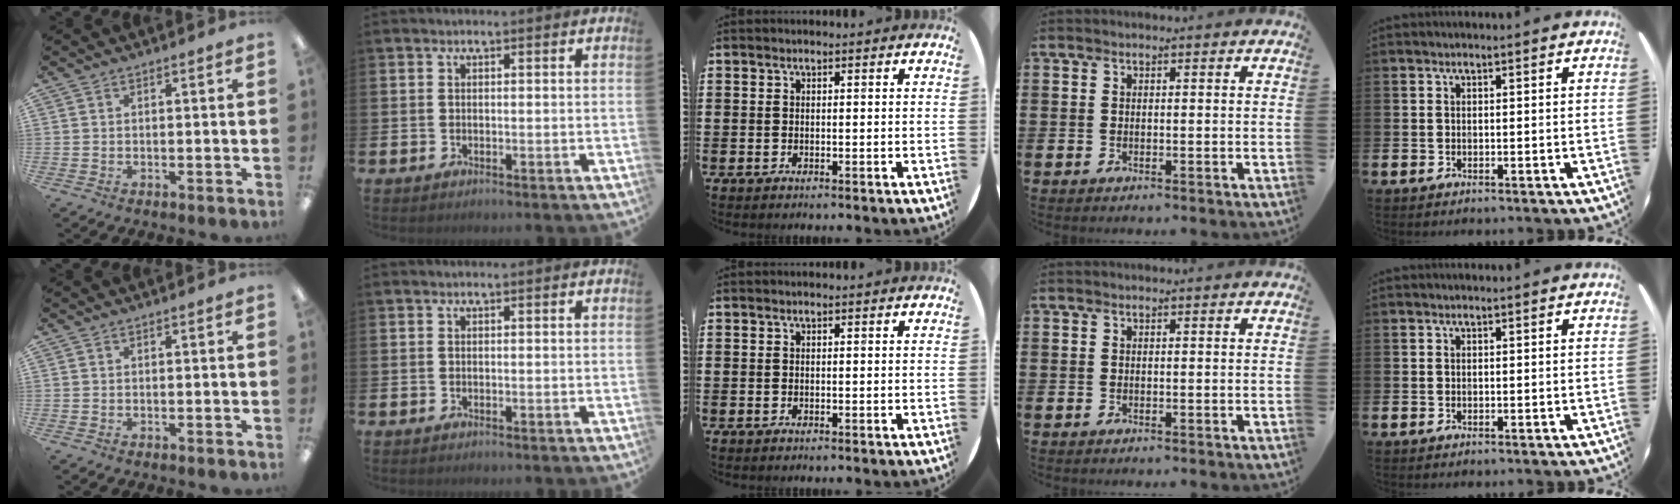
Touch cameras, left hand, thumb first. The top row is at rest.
{}